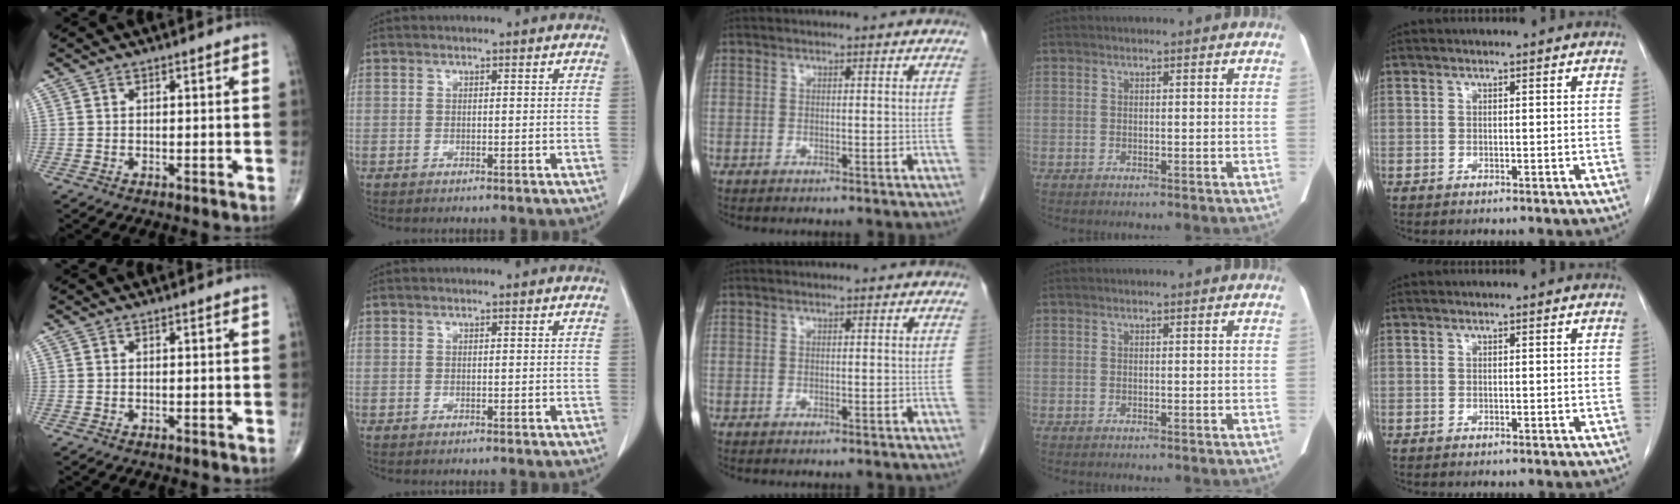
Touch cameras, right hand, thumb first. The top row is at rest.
{}